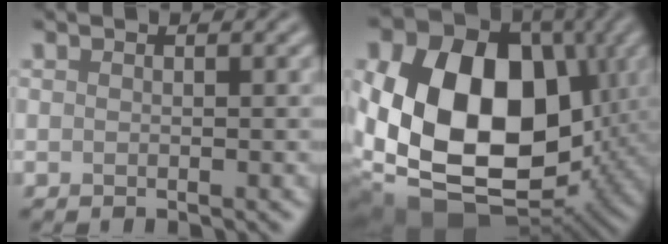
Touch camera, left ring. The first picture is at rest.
{"total": 17.6, "force": [0.6, 12.5, 12.3], "torque": [-0.244, -0.015, 0.000]}